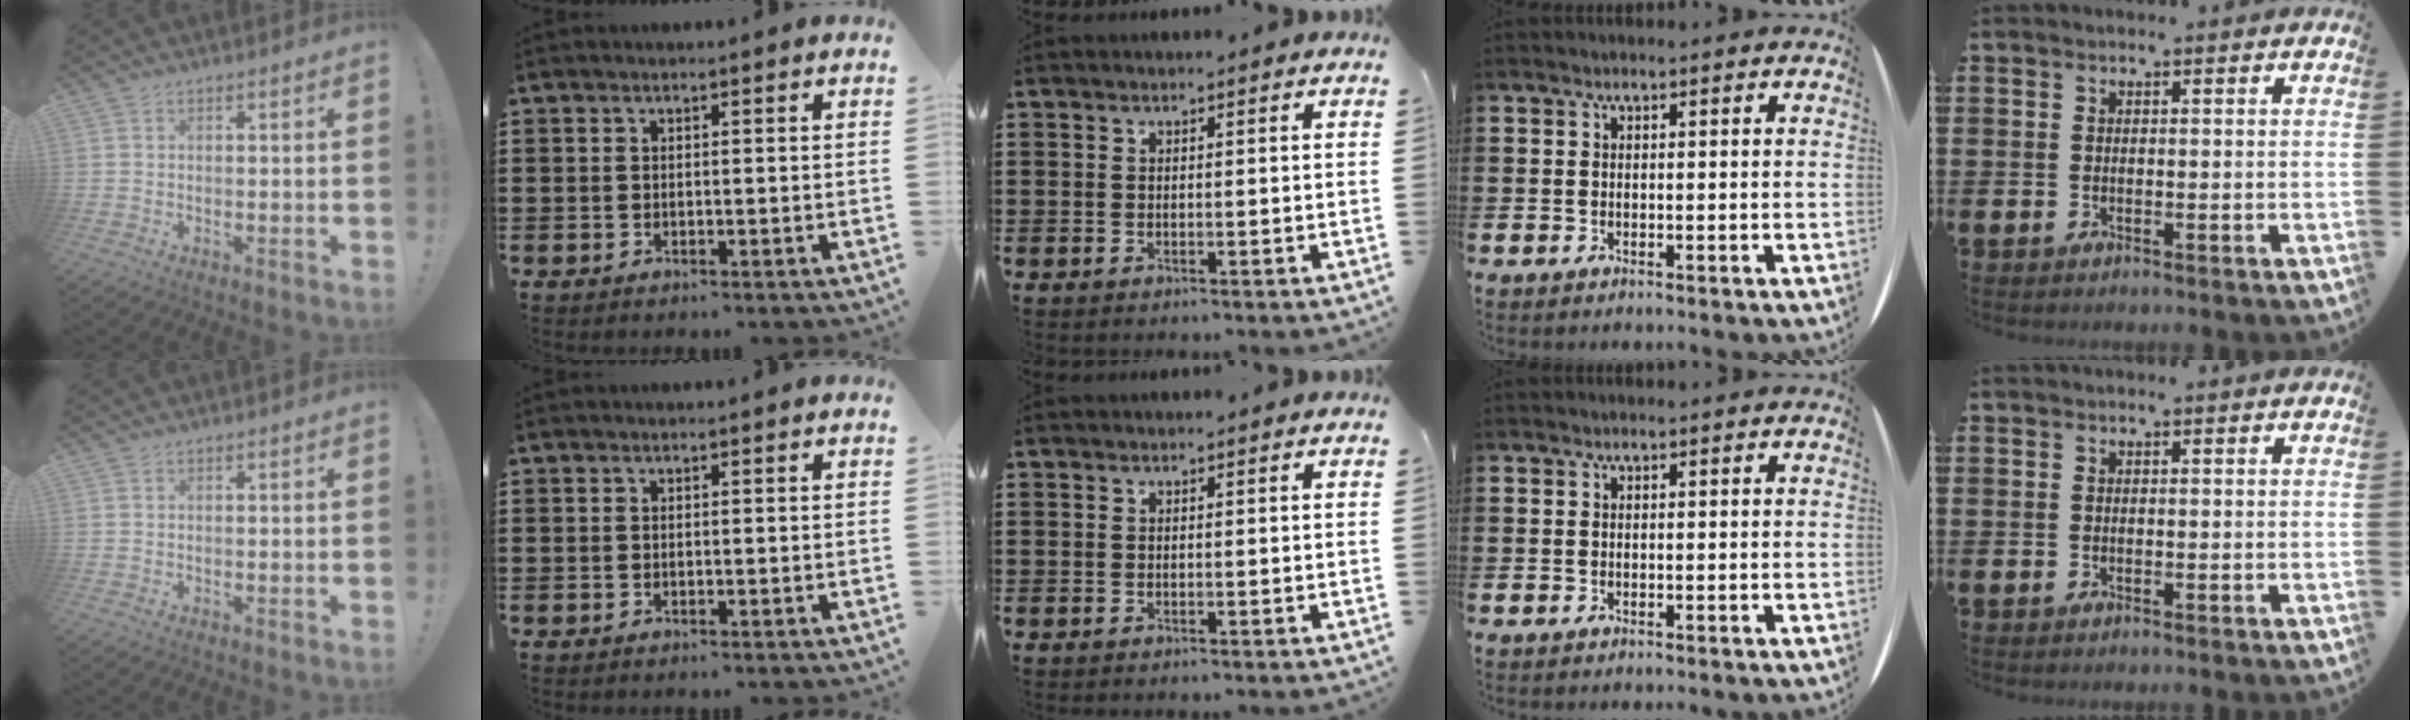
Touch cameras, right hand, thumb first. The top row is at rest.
{}